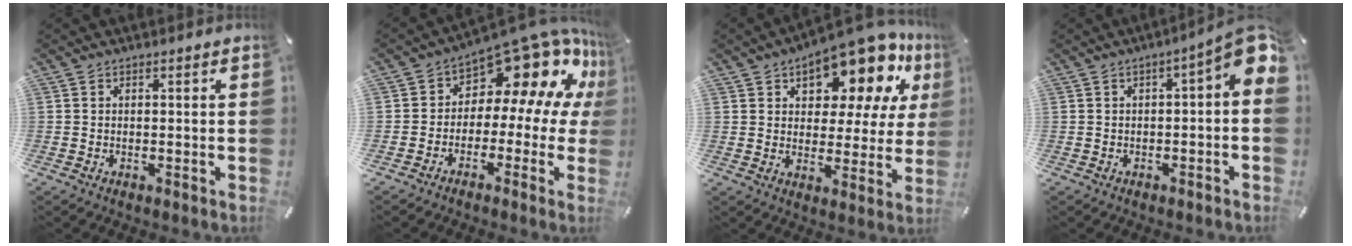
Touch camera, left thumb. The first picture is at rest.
{"total": 15.5, "force": [9.0, 8.0, 9.8], "torque": [-0.142, -0.078, 0.151]}
{"total": 15.8, "force": [12.1, 6.8, 7.5], "torque": [-0.118, -0.098, 0.206]}
{"total": 7.4, "force": [0.8, 2.5, 6.9], "torque": [-0.093, -0.018, 0.011]}